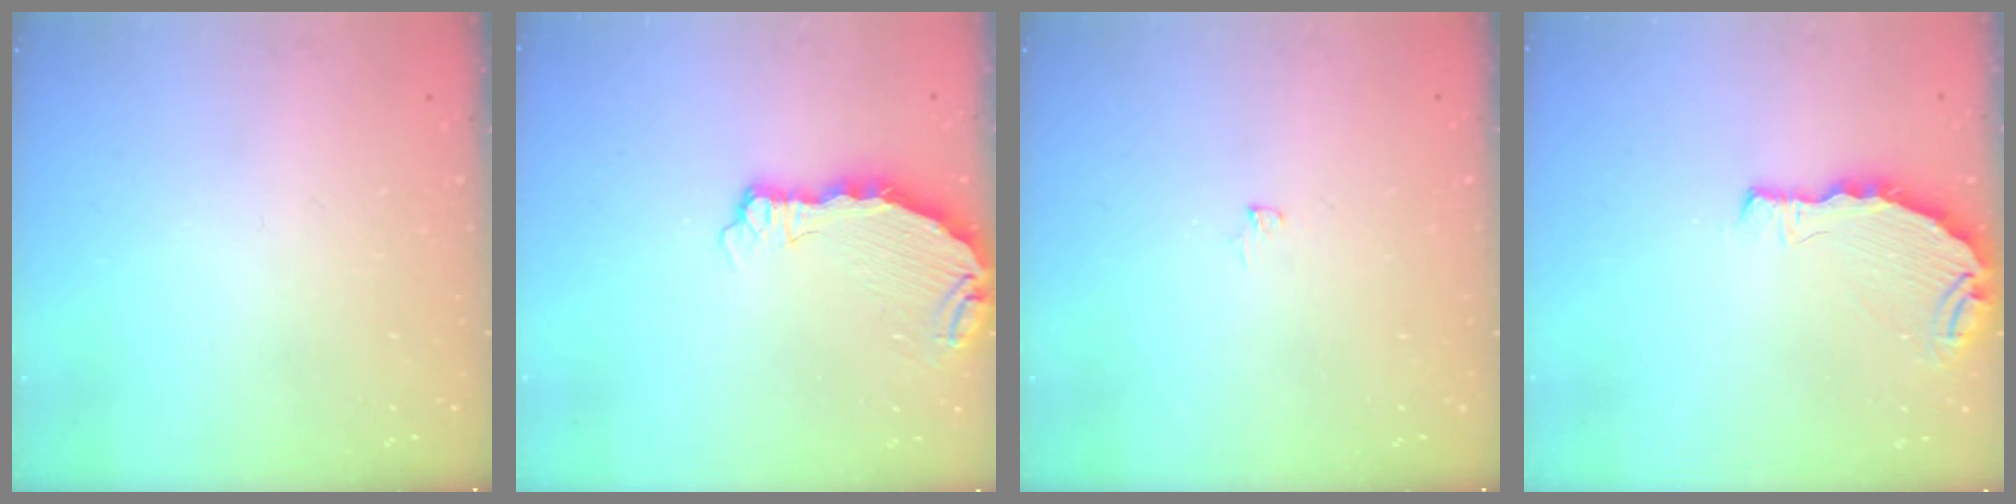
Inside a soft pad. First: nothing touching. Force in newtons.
{"total": 7.3, "press": 6.0, "slide": 4.2}
{"total": 5.8, "press": 5.2, "slide": 2.6}
{"total": 6.9, "press": 5.9, "slide": 3.6}